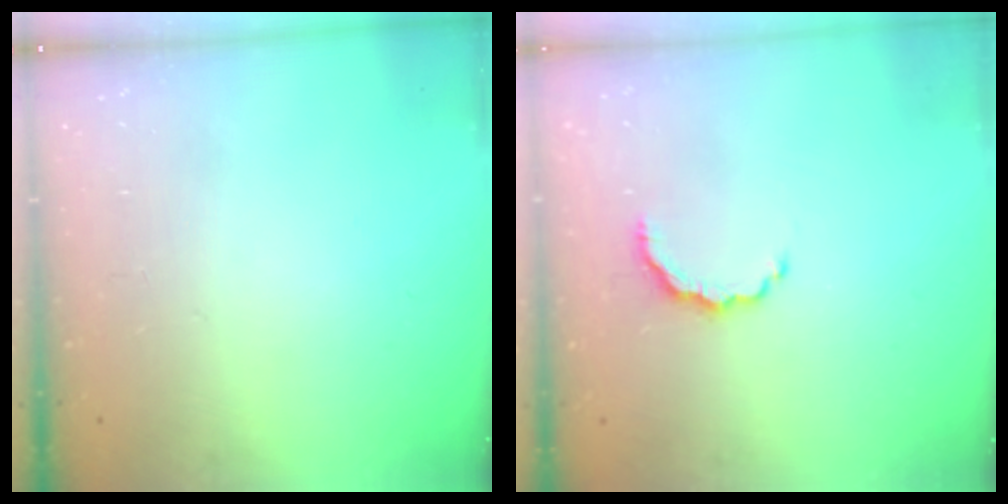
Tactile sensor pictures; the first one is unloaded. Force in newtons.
{"total": 5.2, "press": 5.2, "slide": 0.8}